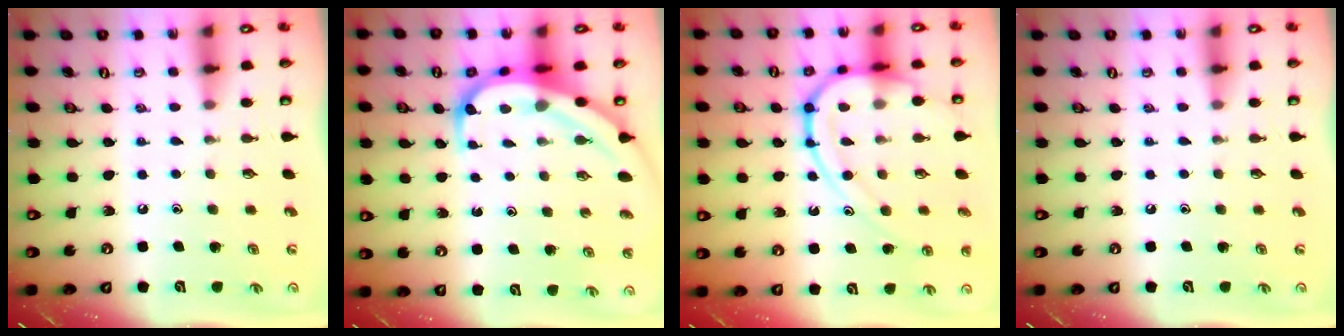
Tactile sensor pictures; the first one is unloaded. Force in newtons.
{"total": 9.4, "press": 9.3, "slide": 1.0}
{"total": 15.2, "press": 15.1, "slide": 1.6}
{"total": 0.0}